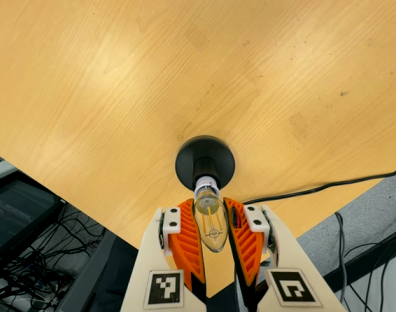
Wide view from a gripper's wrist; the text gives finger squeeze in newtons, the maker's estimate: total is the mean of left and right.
{"total": 22.4, "left": 25.7, "right": 19.0}